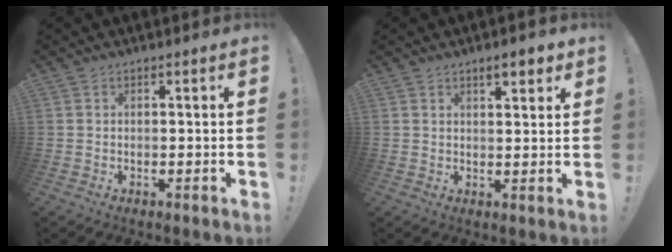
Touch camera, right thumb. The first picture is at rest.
{"total": 4.8, "force": [3.2, 1.7, 3.2], "torque": [-0.027, -0.018, 0.049]}